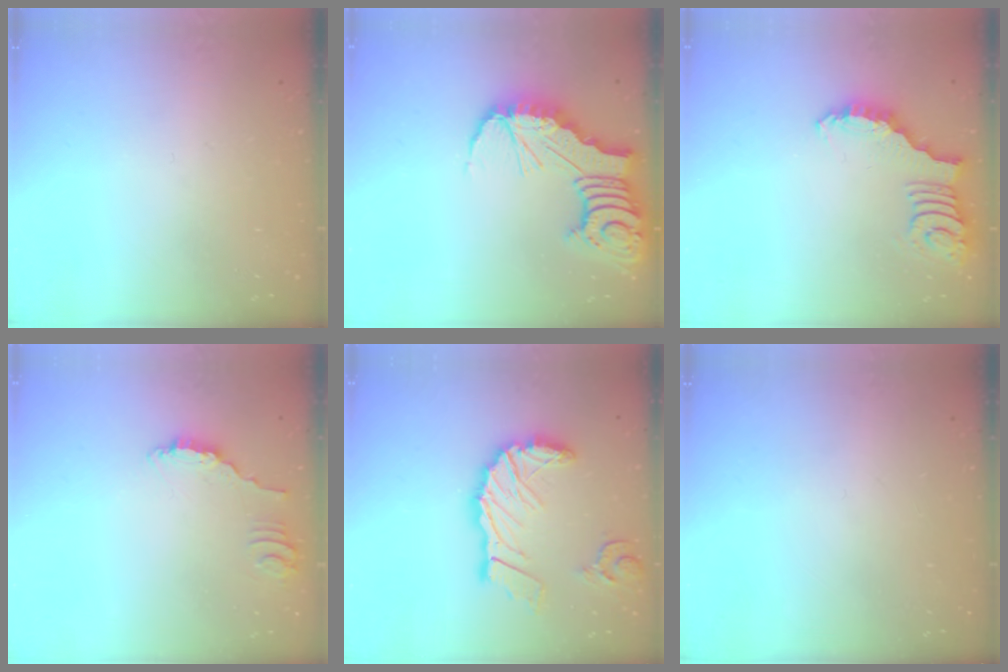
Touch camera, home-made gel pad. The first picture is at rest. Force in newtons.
{"total": 13.6, "press": 13.5, "slide": 1.6}
{"total": 2.7, "press": 2.7, "slide": 0.5}
{"total": 2.4, "press": 2.4, "slide": 0.1}
{"total": 19.1, "press": 19.0, "slide": 2.5}
{"total": 0.0}